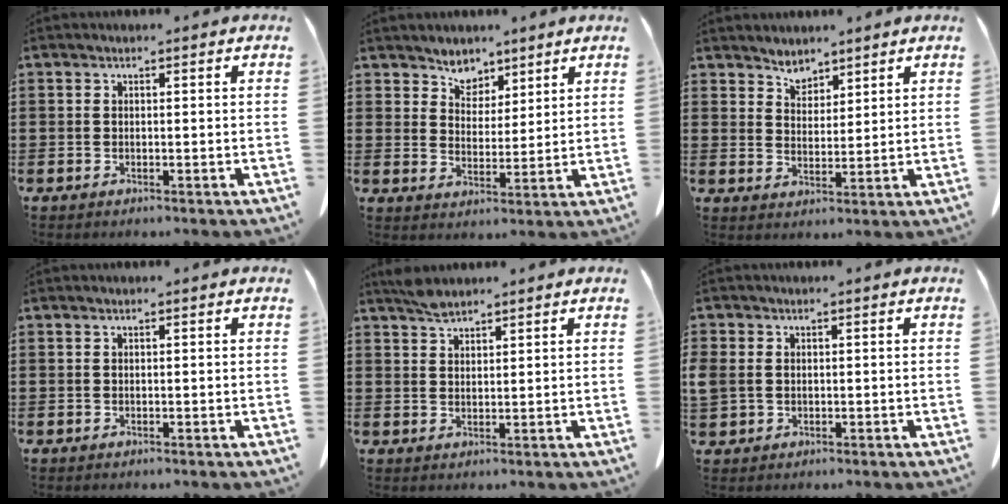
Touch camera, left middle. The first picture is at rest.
{"total": 4.0, "force": [3.4, 2.0, 0.3], "torque": [-0.022, -0.004, 0.064]}
{"total": 3.5, "force": [3.1, 1.6, 0.3], "torque": [-0.017, -0.003, 0.060]}
{"total": 0.0}
{"total": 2.6, "force": [2.2, 0.8, 1.1], "torque": [-0.029, 0.001, 0.043]}
{"total": 1.8, "force": [0.1, 1.5, 0.9], "torque": [-0.030, 0.002, -0.002]}